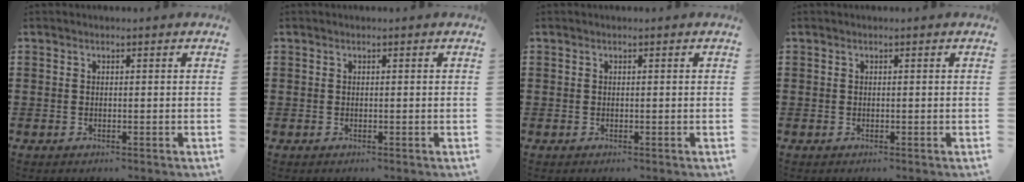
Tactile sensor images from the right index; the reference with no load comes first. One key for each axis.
{"total": 0.0}
{"total": 0.0}
{"total": 0.0}